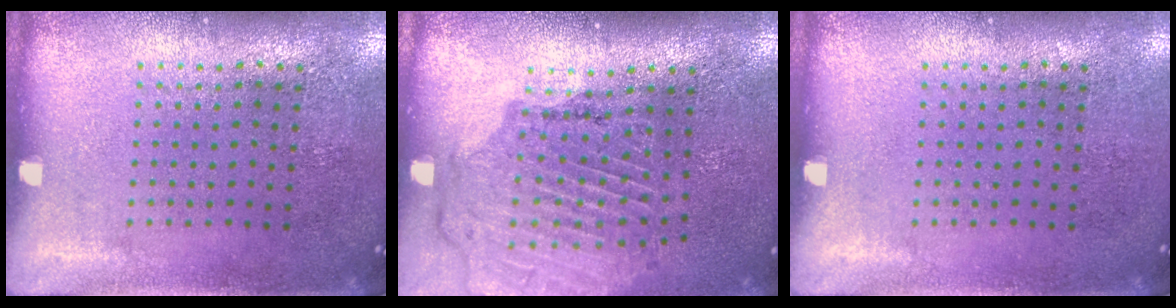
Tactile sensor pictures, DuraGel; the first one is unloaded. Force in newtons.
{"total": 1.6, "press": 1.6, "slide": 0.1}
{"total": 0.0}